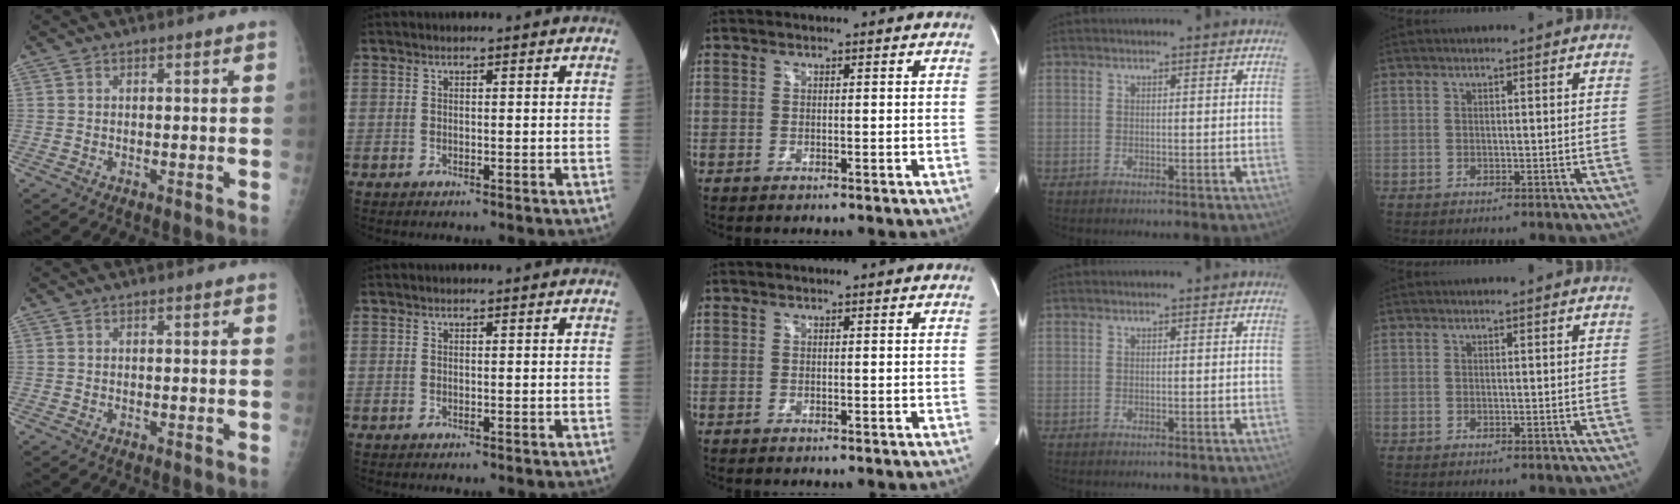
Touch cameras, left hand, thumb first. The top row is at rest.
{}